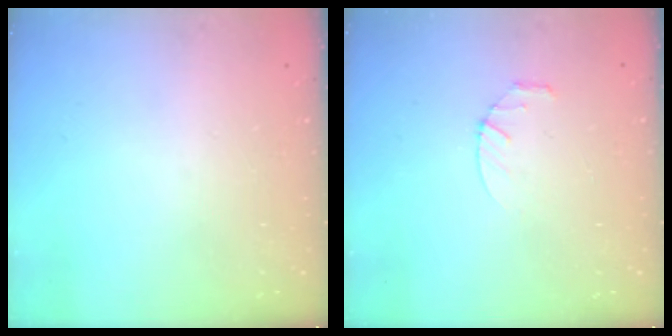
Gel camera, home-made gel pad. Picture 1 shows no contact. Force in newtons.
{"total": 2.8, "press": 2.8, "slide": 0.4}